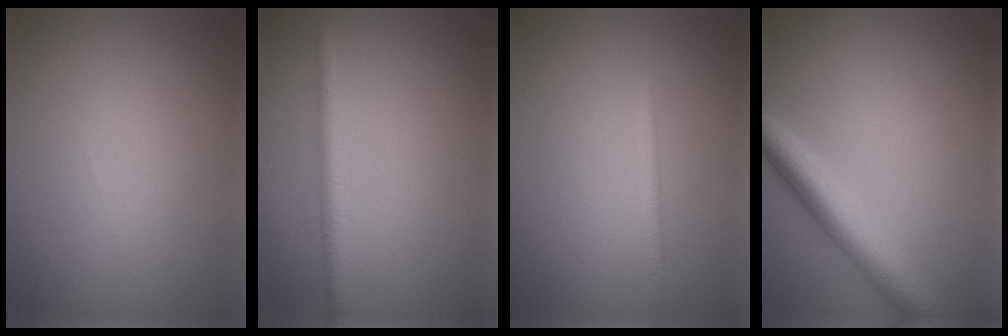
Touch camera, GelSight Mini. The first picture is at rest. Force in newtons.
{"total": 2.7, "press": 2.7, "slide": 0.1}
{"total": 1.0, "press": 1.0, "slide": 0.1}
{"total": 5.2, "press": 5.2, "slide": 0.2}